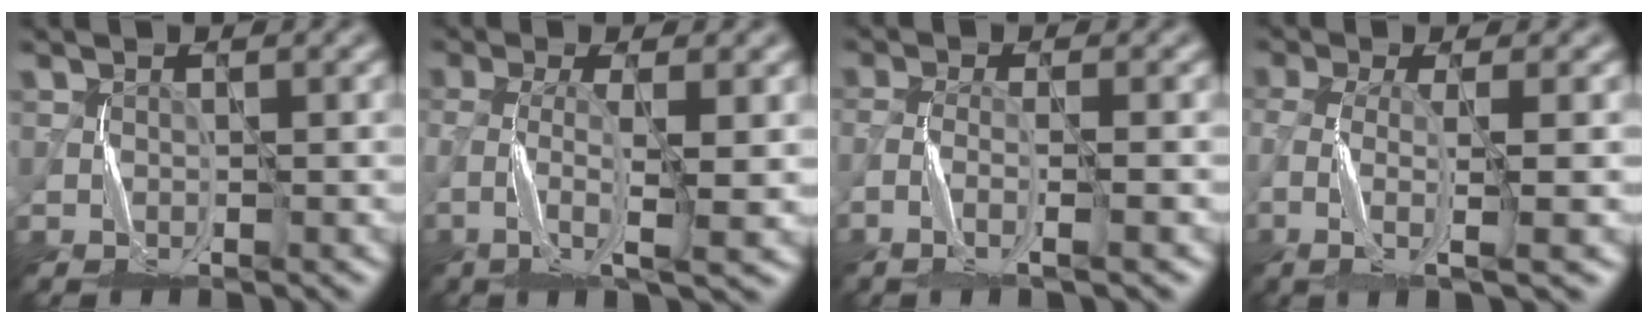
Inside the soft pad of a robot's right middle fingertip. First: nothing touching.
{"total": 4.0, "force": [-1.1, 0.6, 3.8], "torque": [-0.075, -0.006, -0.025]}
{"total": 2.9, "force": [-1.9, 0.3, 2.1], "torque": [-0.037, -0.002, -0.049]}
{"total": 4.8, "force": [-2.1, 0.8, 4.2], "torque": [-0.081, -0.010, -0.048]}